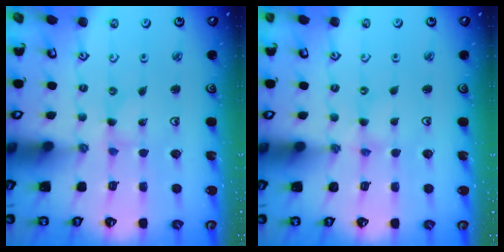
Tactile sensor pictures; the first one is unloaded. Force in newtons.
{"total": 0.0}